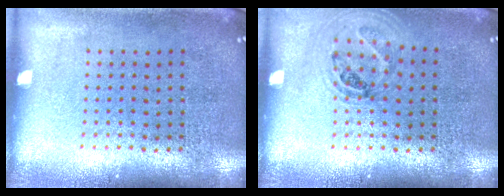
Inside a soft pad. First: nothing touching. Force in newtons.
{"total": 1.0, "press": 1.0, "slide": 0.2}